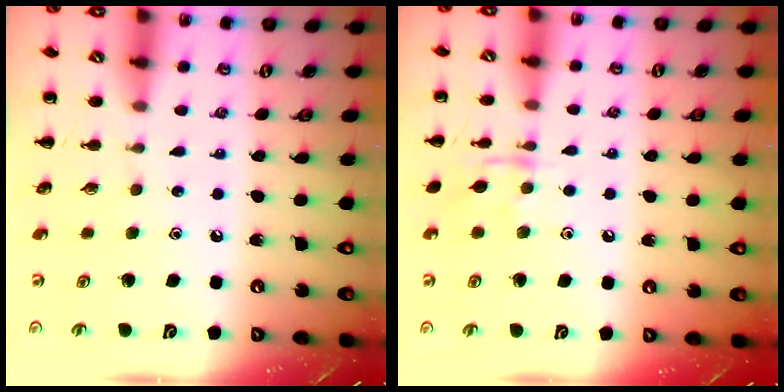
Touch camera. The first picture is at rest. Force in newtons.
{"total": 7.8, "press": 7.8, "slide": 0.9}